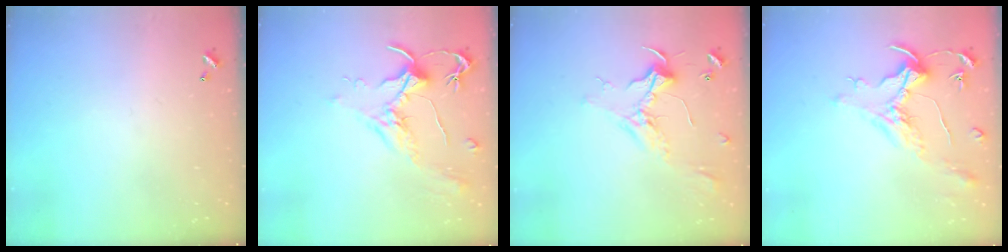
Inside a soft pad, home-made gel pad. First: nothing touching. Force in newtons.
{"total": 1.8, "press": 1.7, "slide": 0.8}
{"total": 2.5, "press": 2.4, "slide": 0.8}
{"total": 1.4, "press": 1.2, "slide": 0.7}